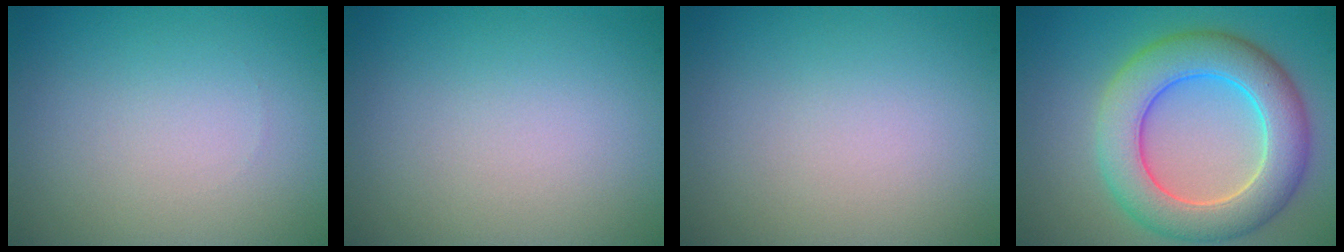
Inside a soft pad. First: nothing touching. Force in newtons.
{"total": 0.0}
{"total": 0.0}
{"total": 8.0, "press": 8.0, "slide": 0.4}